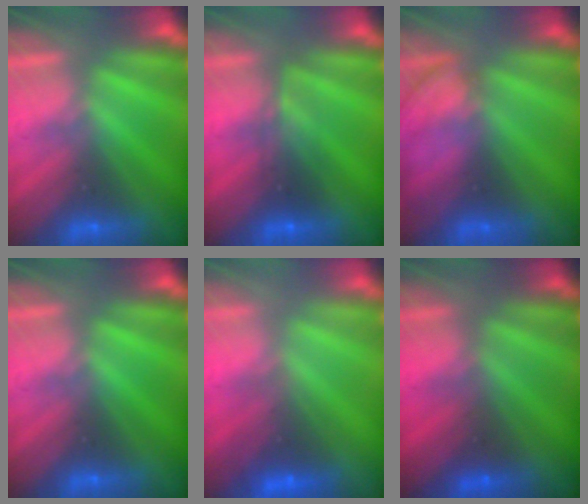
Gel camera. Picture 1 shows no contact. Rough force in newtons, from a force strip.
{"total": 2.4}
{"total": 2.3}
{"total": 0.0}
{"total": 2.3}
{"total": 1.6}